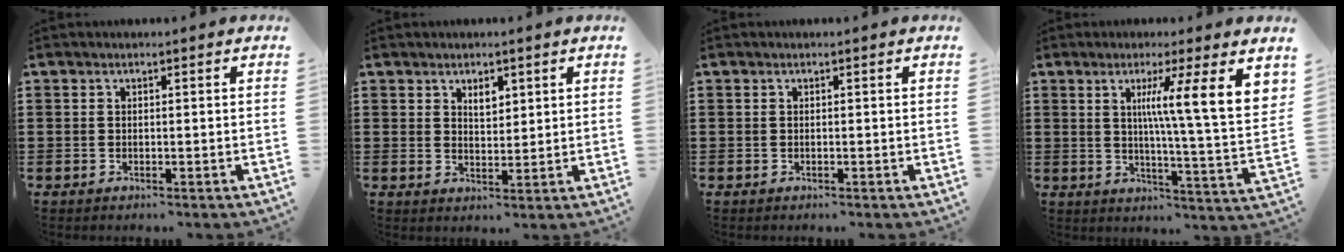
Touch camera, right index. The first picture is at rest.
{"total": 2.8, "force": [1.8, 1.5, 1.6], "torque": [-0.029, 0.001, 0.030]}
{"total": 0.0}
{"total": 9.6, "force": [4.2, -0.2, 8.6], "torque": [-0.150, -0.026, 0.059]}